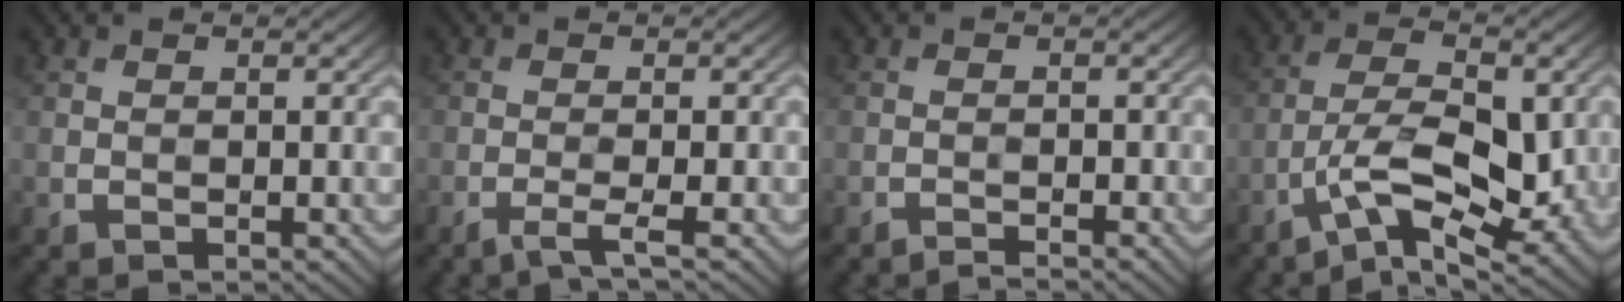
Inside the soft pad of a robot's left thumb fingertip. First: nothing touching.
{"total": 2.7, "force": [-1.7, 0.2, 2.1], "torque": [-0.031, 0.007, -0.043]}
{"total": 1.7, "force": [-1.6, 0.0, 0.7], "torque": [-0.008, 0.004, -0.031]}
{"total": 9.3, "force": [-3.4, 3.4, 7.9], "torque": [-0.138, 0.000, -0.066]}